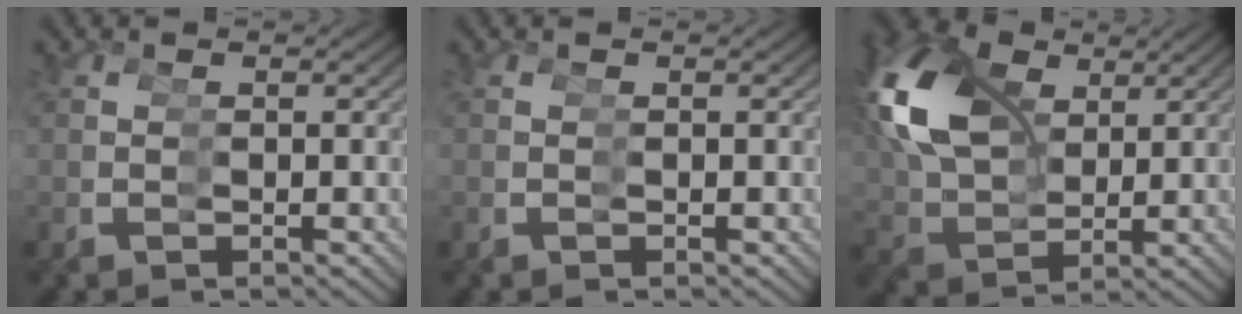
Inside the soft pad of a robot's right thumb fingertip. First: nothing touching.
{"total": 0.0}
{"total": 11.8, "force": [4.6, 8.2, 7.1], "torque": [-0.158, 0.008, 0.068]}